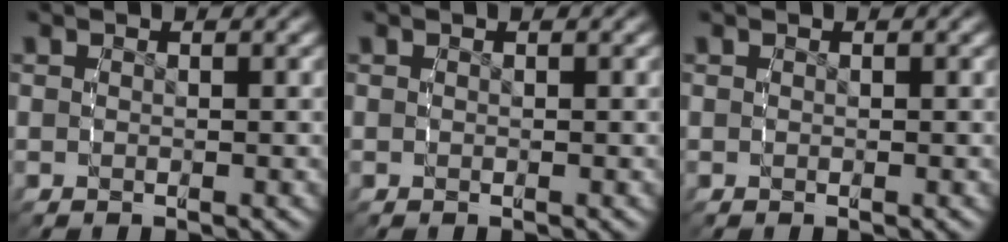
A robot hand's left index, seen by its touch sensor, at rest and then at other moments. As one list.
[{"total": 0.0}, {"total": 0.0}]